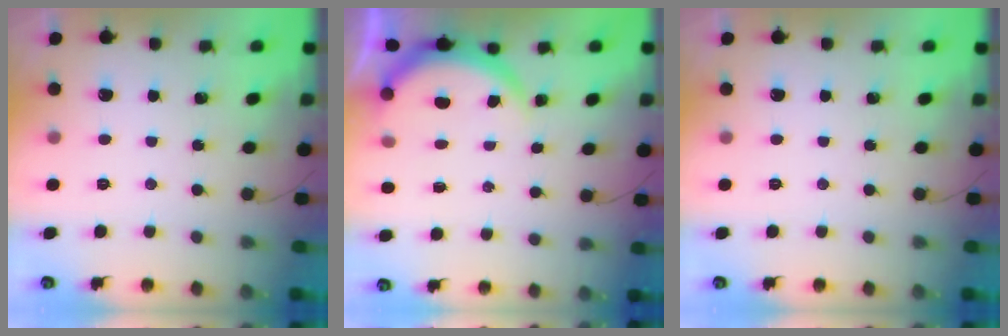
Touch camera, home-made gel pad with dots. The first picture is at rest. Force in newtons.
{"total": 3.9, "press": 3.9, "slide": 0.3}
{"total": 0.0}